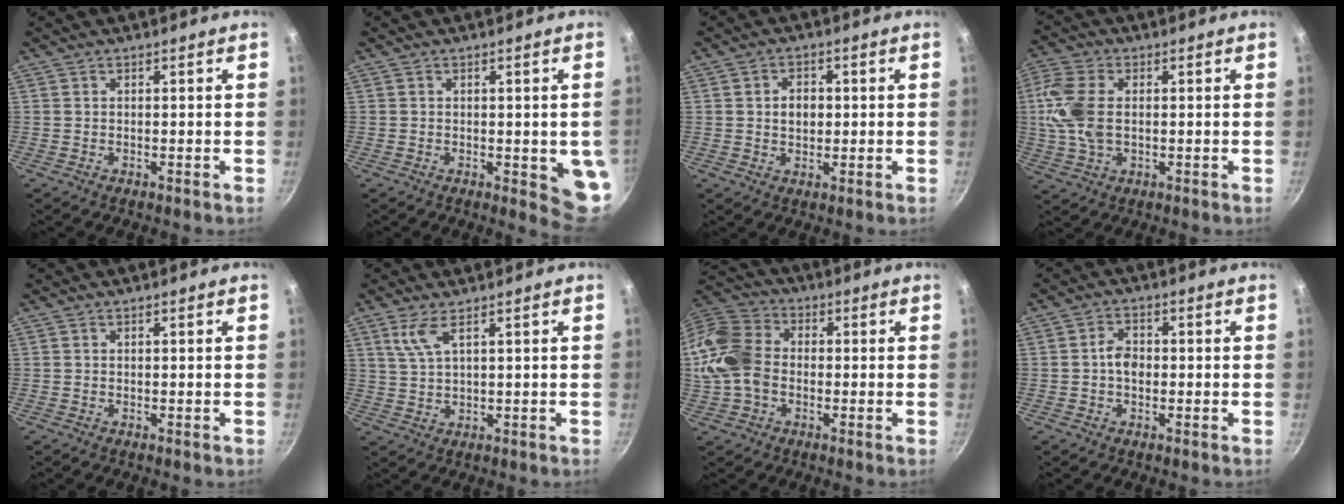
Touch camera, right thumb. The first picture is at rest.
{"total": 6.7, "force": [-0.8, 2.5, 6.1], "torque": [-0.051, -0.008, -0.008]}
{"total": 4.1, "force": [0.4, 3.1, 2.7], "torque": [-0.026, 0.005, 0.006]}
{"total": 10.2, "force": [0.6, 6.3, 8.0], "torque": [-0.173, 0.008, 0.003]}
{"total": 0.0}
{"total": 4.6, "force": [2.3, 1.3, 3.7], "torque": [-0.080, -0.011, 0.053]}
{"total": 14.3, "force": [-1.3, 10.7, 9.3], "torque": [-0.175, 0.027, -0.041]}
{"total": 3.9, "force": [-0.3, 2.8, 2.6], "torque": [-0.031, 0.012, -0.010]}